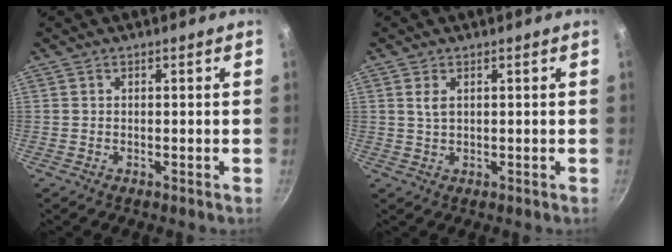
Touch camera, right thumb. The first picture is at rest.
{"total": 2.1, "force": [0.7, 1.1, 1.6], "torque": [-0.030, -0.004, 0.015]}